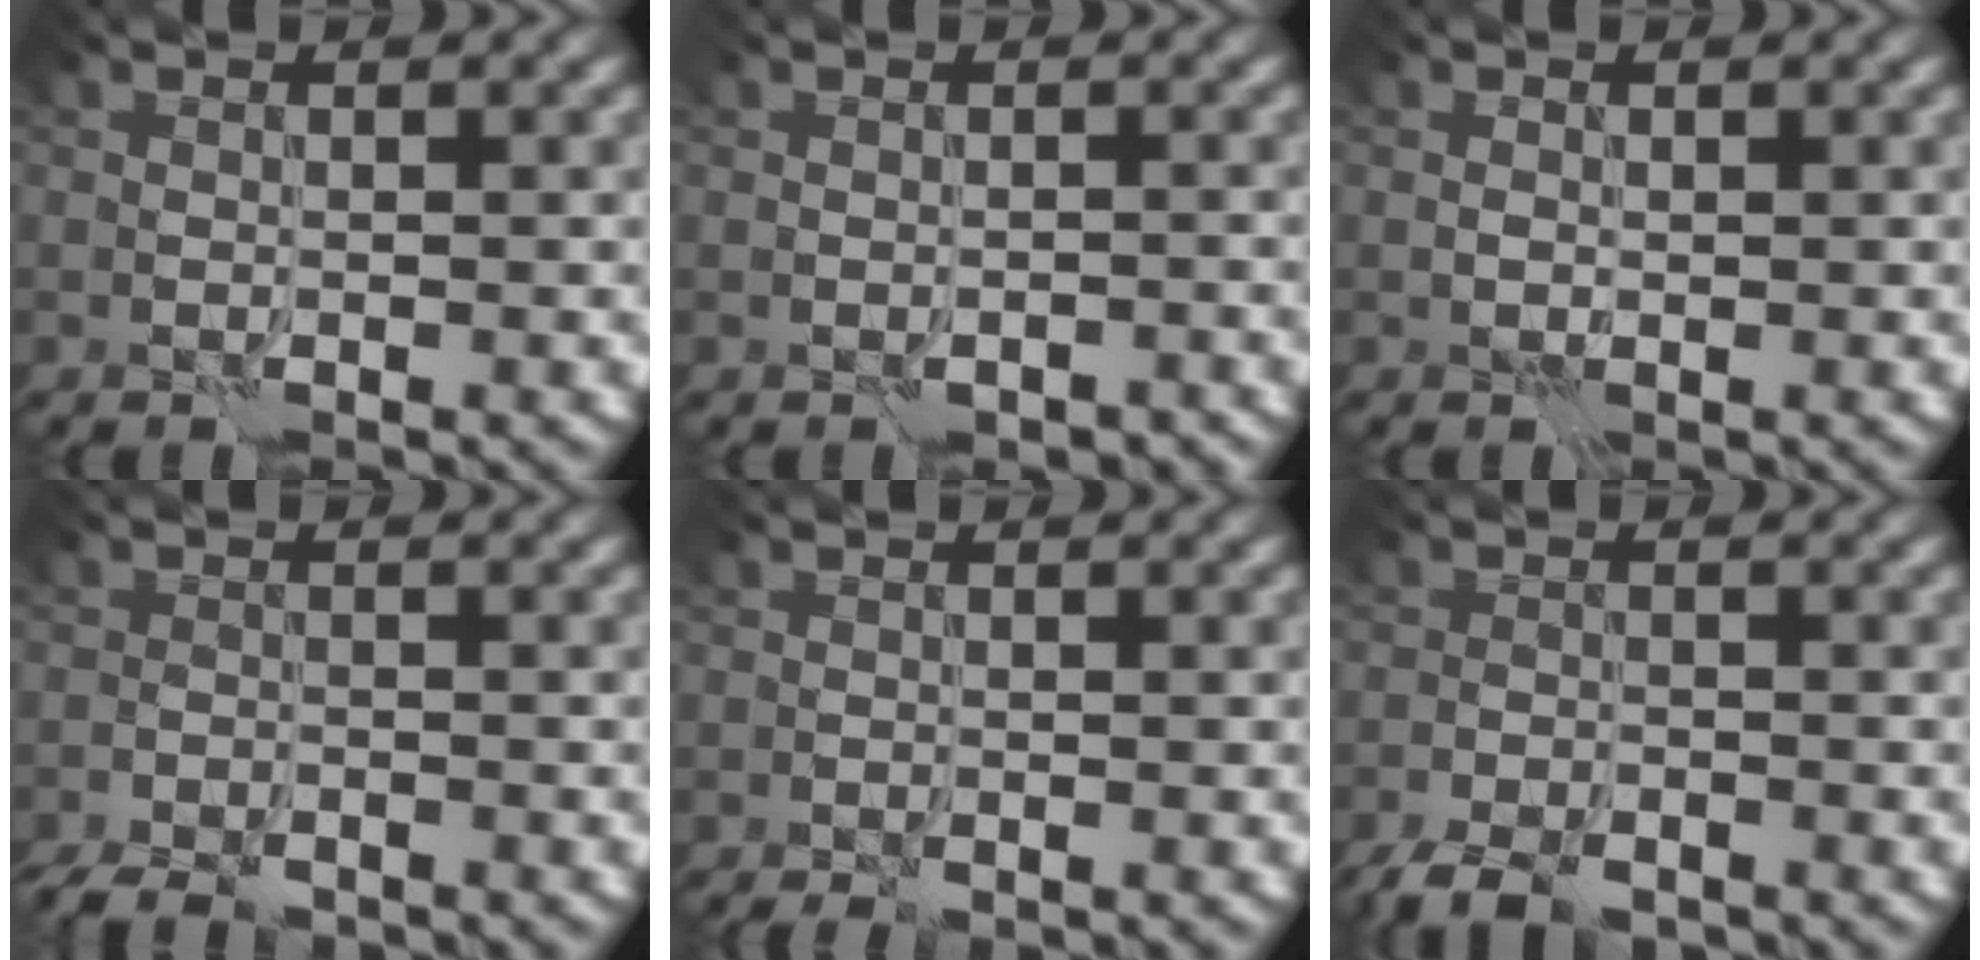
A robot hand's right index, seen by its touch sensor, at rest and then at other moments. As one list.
[{"total": 1.6, "force": [-1.2, 0.8, 0.6], "torque": [-0.010, 0.002, -0.015]}, {"total": 0.0}, {"total": 3.9, "force": [-3.4, 1.1, 1.4], "torque": [-0.024, -0.015, -0.065]}, {"total": 1.0, "force": [-0.9, 0.2, 0.5], "torque": [-0.018, -0.002, -0.016]}, {"total": 4.0, "force": [-3.2, 1.5, 1.8], "torque": [-0.027, -0.010, -0.064]}]